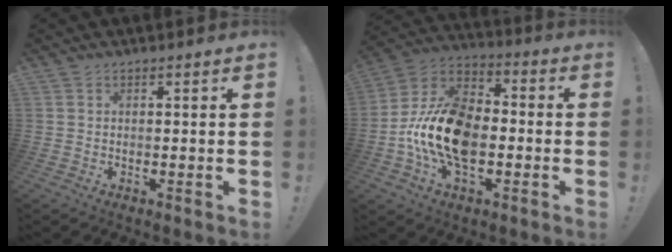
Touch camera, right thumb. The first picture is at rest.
{"total": 19.0, "force": [-4.7, 11.8, 14.1], "torque": [-0.259, 0.036, -0.075]}